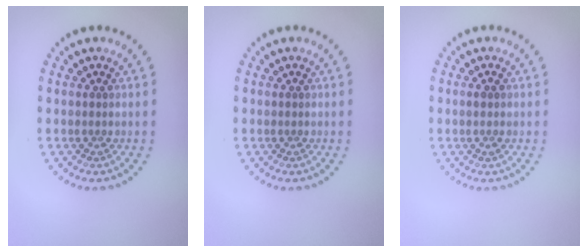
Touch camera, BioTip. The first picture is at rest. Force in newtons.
{"total": 0.0}
{"total": 0.8, "press": 0.7, "slide": 0.3}